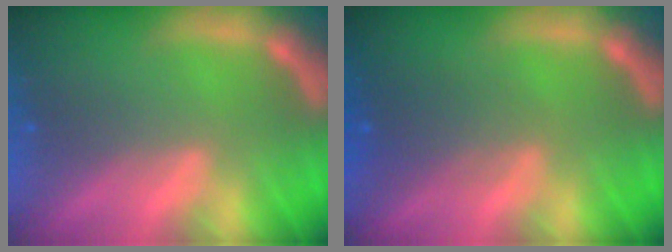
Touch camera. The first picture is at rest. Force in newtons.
{"total": 3.1}